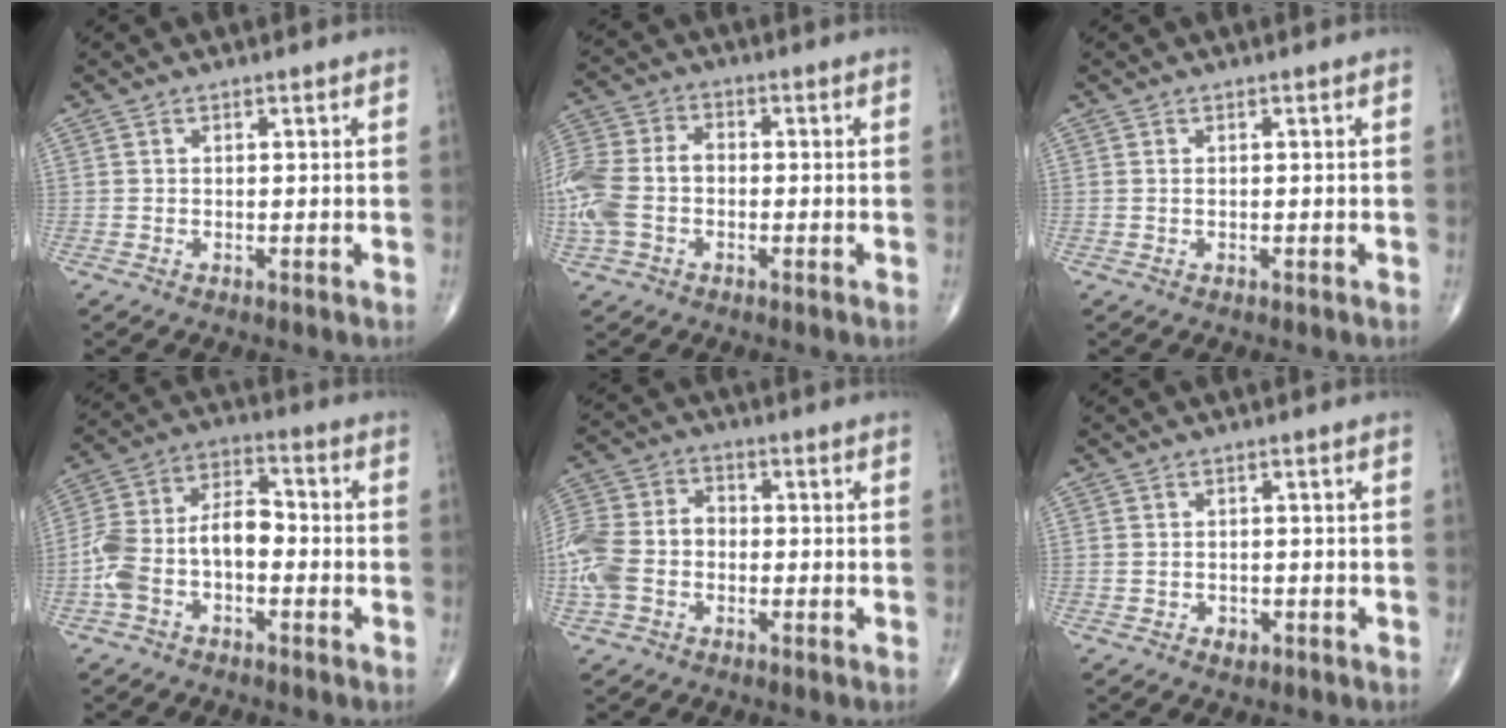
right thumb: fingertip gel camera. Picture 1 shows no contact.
{"total": 12.6, "force": [-2.2, 9.0, 8.5], "torque": [-0.202, 0.030, -0.049]}
{"total": 0.0}
{"total": 12.1, "force": [-2.9, 6.9, 9.5], "torque": [-0.186, 0.051, -0.063]}
{"total": 11.5, "force": [-2.5, 8.5, 7.3], "torque": [-0.162, 0.033, -0.058]}
{"total": 1.6, "force": [-0.7, 1.3, 0.6], "torque": [-0.005, 0.003, -0.007]}